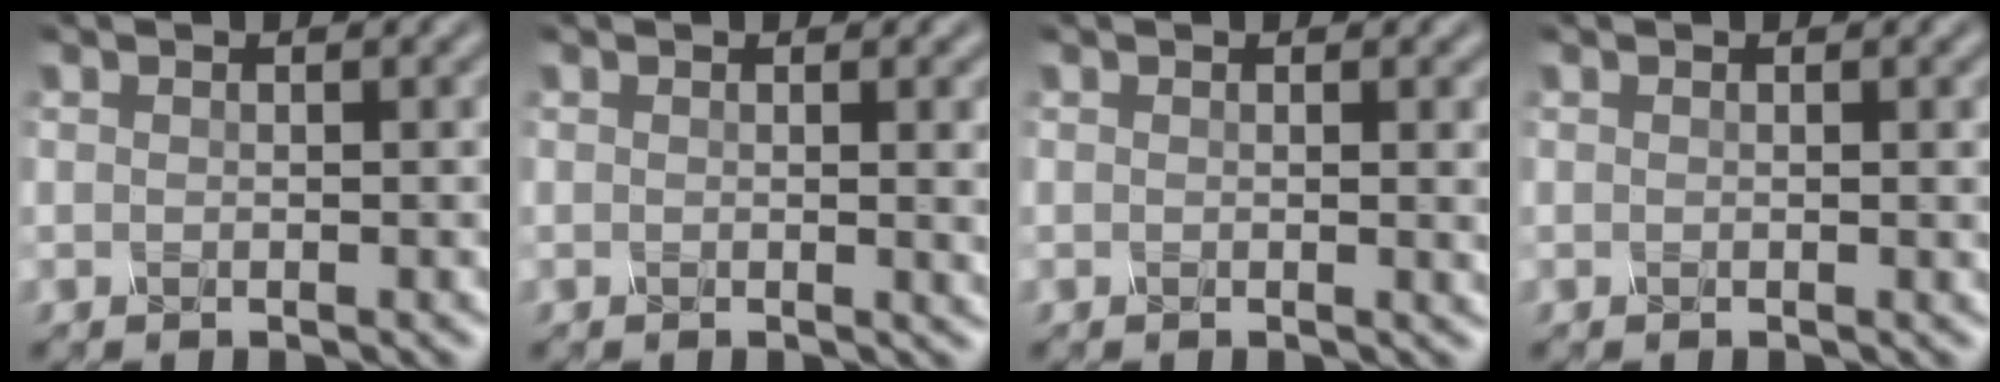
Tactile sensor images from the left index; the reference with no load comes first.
{"total": 2.9, "force": [0.3, 1.0, 2.7], "torque": [-0.023, 0.000, 0.000]}
{"total": 1.7, "force": [0.2, 0.5, 1.6], "torque": [-0.013, 0.000, -0.003]}
{"total": 1.0, "force": [0.1, 0.3, 1.0], "torque": [-0.008, 0.002, -0.002]}